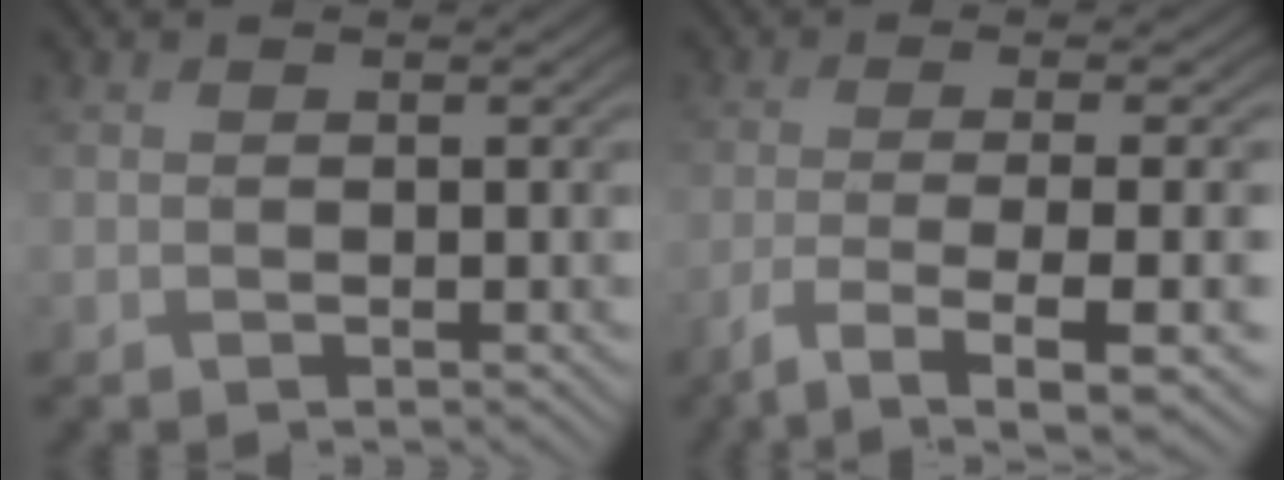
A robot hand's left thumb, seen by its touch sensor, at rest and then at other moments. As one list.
[{"total": 9.5, "force": [-4.5, 1.8, 8.2], "torque": [-0.110, -0.002, -0.076]}]